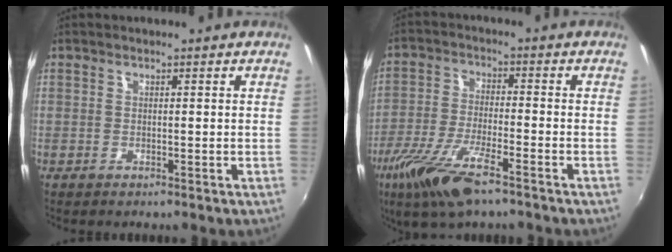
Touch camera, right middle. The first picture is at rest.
{"total": 12.6, "force": [-8.1, 2.9, 9.3], "torque": [-0.201, -0.033, -0.156]}